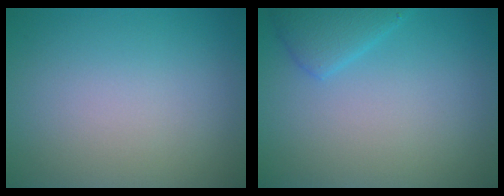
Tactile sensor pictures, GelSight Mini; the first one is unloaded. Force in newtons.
{"total": 2.3, "press": 2.3, "slide": 0.1}